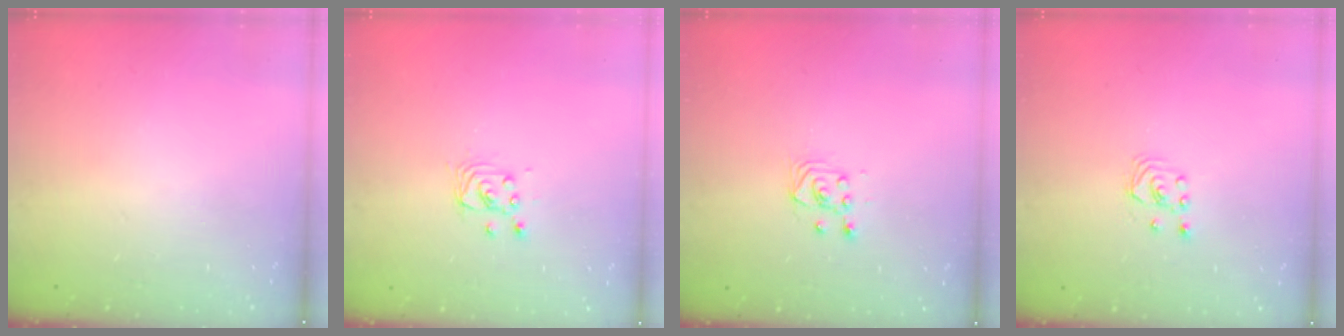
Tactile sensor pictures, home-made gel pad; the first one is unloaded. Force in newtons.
{"total": 2.8, "press": 2.8, "slide": 0.2}
{"total": 2.9, "press": 2.6, "slide": 1.3}
{"total": 1.9, "press": 1.9, "slide": 0.2}